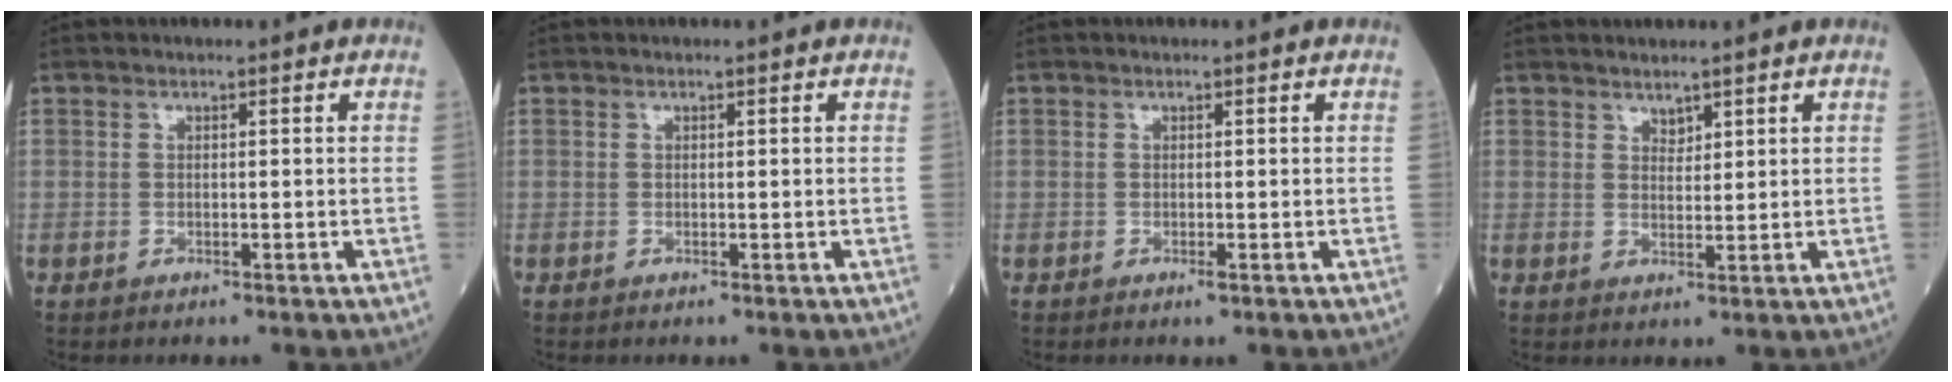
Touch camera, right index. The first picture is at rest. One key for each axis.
{"total": 0.0}
{"total": 0.9, "fx": -0.4, "fy": 0.1, "fz": 0.8, "tx": -0.017, "ty": -0.003, "tz": -0.005}
{"total": 1.7, "fx": 1.4, "fy": 0.7, "fz": 0.6, "tx": -0.012, "ty": -0.002, "tz": 0.028}